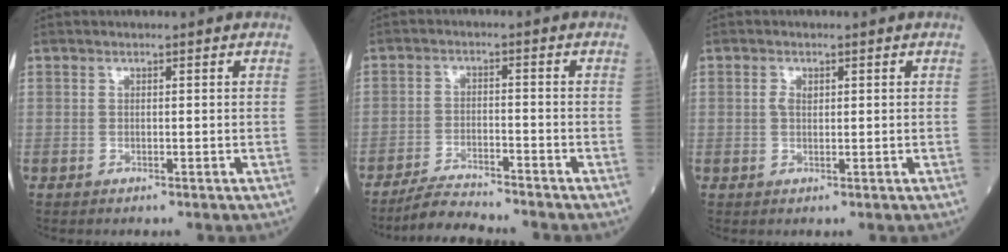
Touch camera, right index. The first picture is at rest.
{"total": 5.7, "force": [-5.4, -0.5, 1.5], "torque": [-0.026, -0.018, -0.098]}
{"total": 1.3, "force": [0.4, 0.7, 1.0], "torque": [-0.023, 0.003, 0.010]}